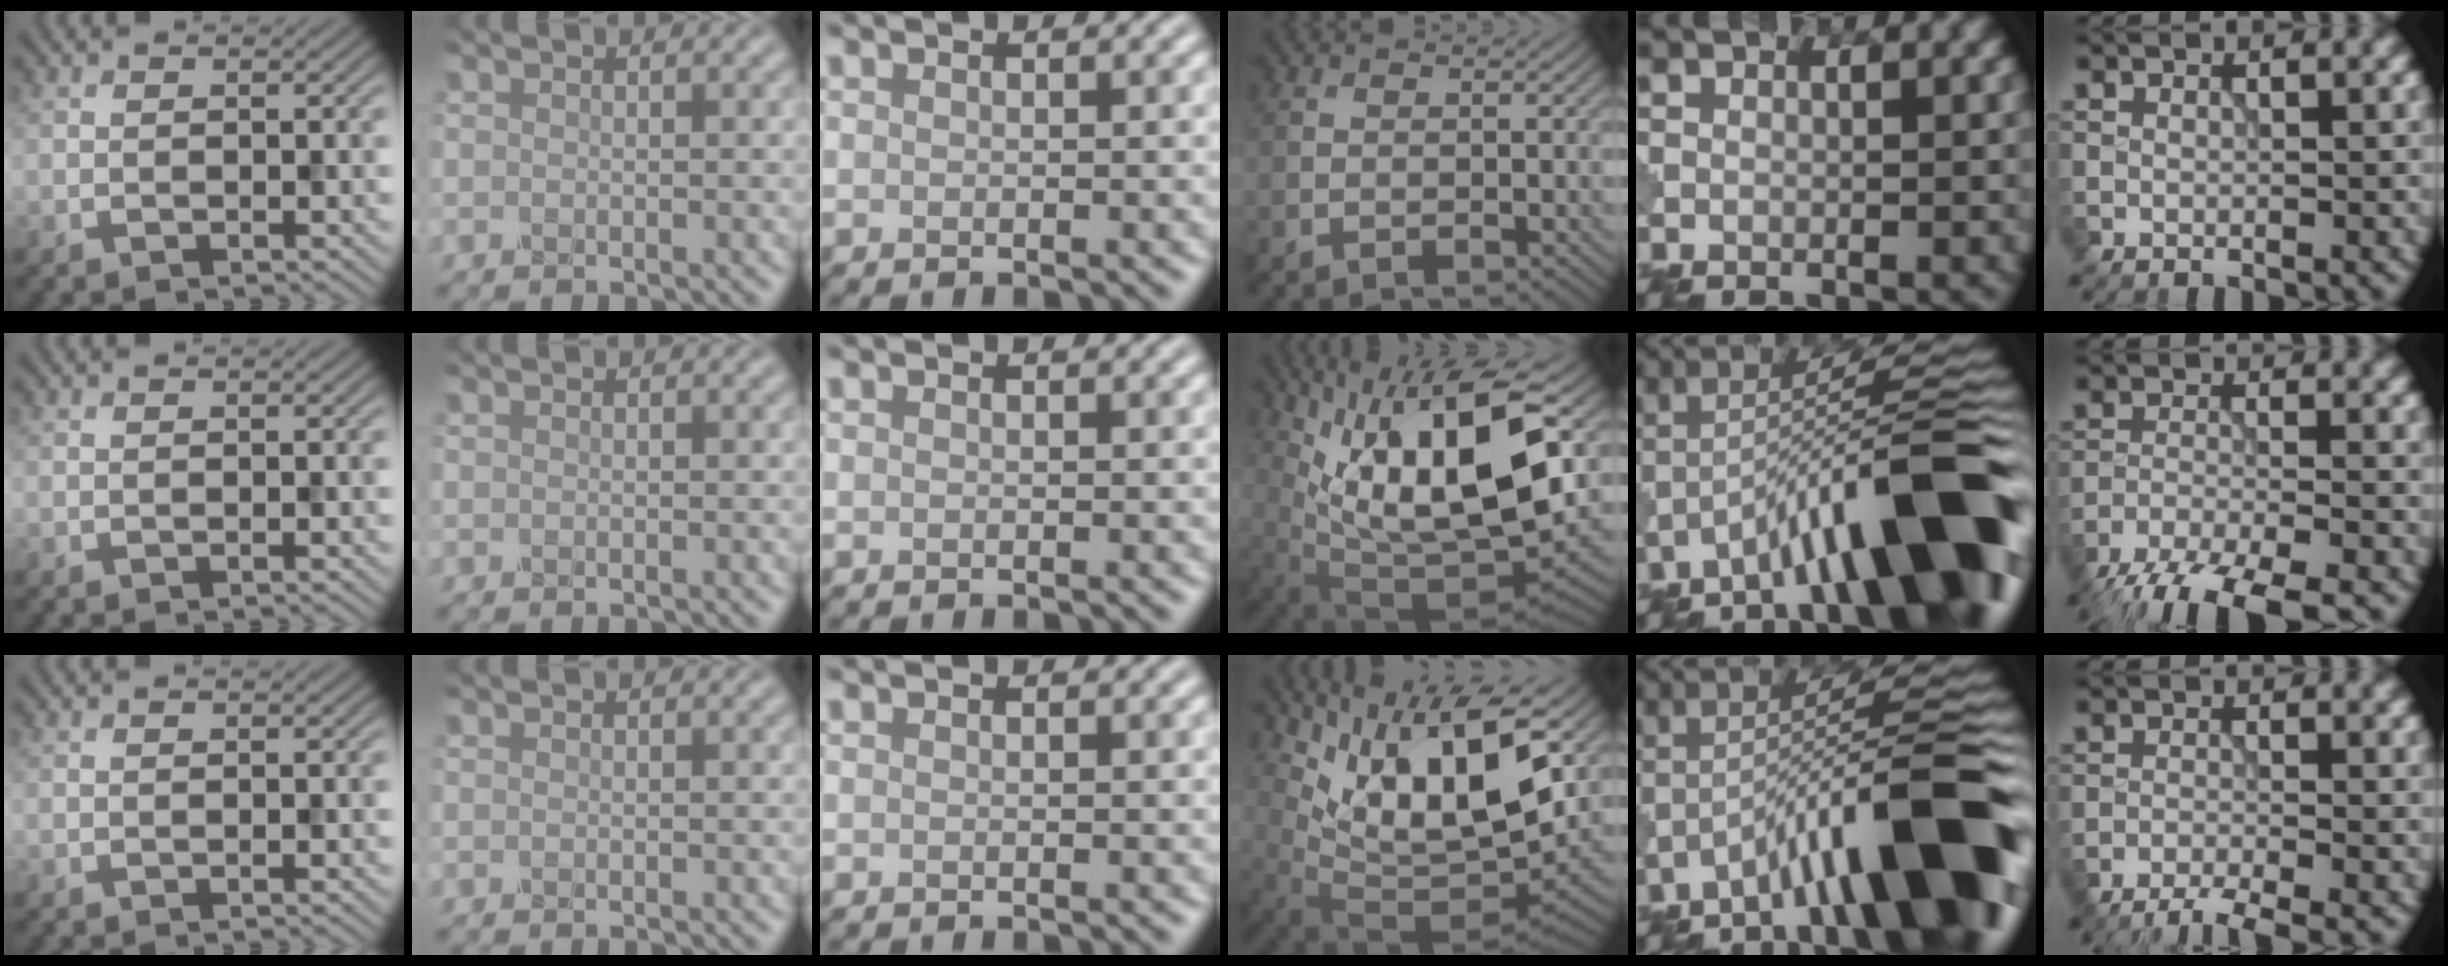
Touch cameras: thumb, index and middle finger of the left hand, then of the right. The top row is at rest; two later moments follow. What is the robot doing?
{"motion": "disassemble", "object": "pitcher"}